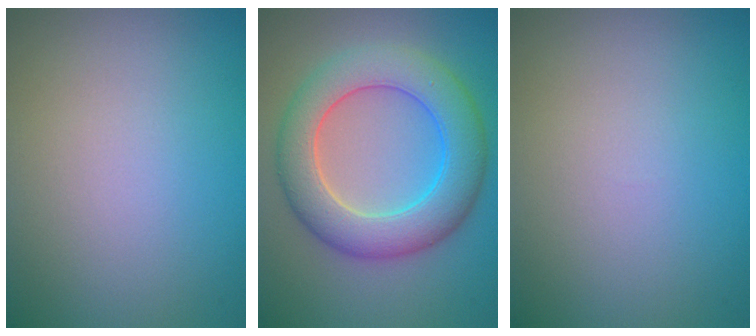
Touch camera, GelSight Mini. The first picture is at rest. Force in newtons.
{"total": 7.9, "press": 7.8, "slide": 0.4}
{"total": 0.0}